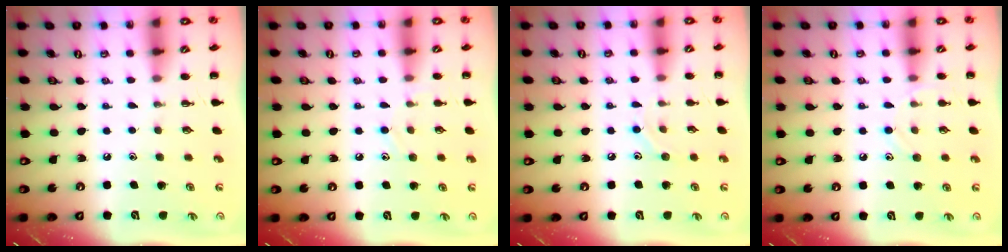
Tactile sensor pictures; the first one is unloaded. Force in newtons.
{"total": 8.2, "press": 7.9, "slide": 2.2}
{"total": 6.7, "press": 6.6, "slide": 1.1}
{"total": 8.8, "press": 8.5, "slide": 2.3}